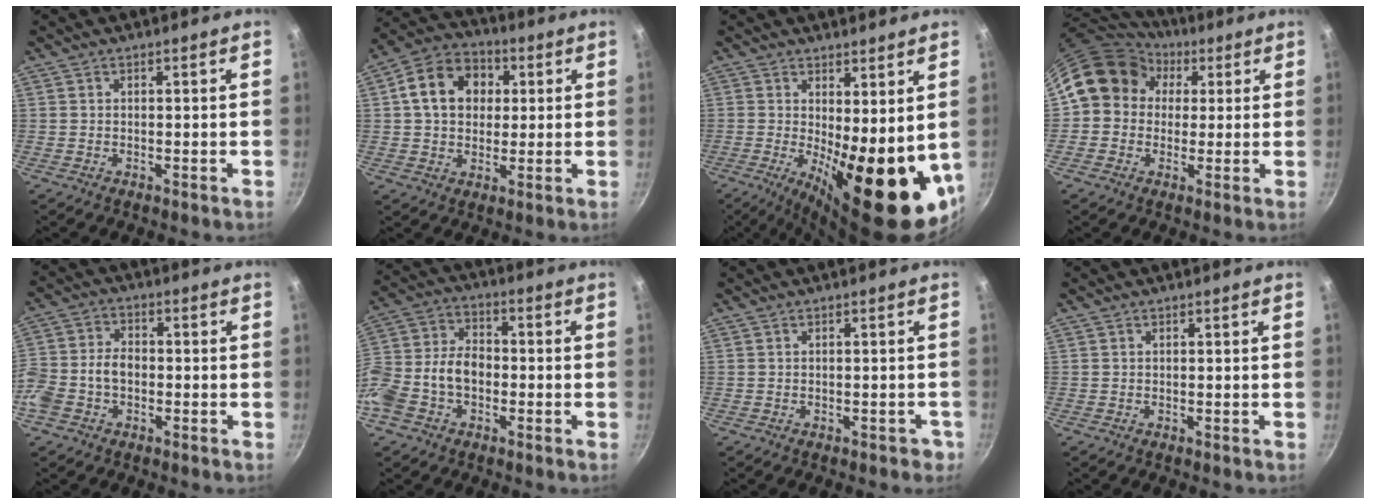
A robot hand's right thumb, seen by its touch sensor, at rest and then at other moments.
{"total": 12.8, "force": [2.6, 10.1, 7.4], "torque": [-0.100, 0.020, 0.028]}
{"total": 17.4, "force": [-0.4, 6.2, 16.2], "torque": [-0.196, -0.032, 0.008]}
{"total": 12.6, "force": [3.3, 10.9, 5.4], "torque": [-0.059, 0.021, 0.039]}
{"total": 8.9, "force": [-2.4, 6.4, 5.7], "torque": [-0.107, 0.036, -0.058]}
{"total": 13.9, "force": [-3.5, 9.7, 9.3], "torque": [-0.168, 0.048, -0.075]}
{"total": 1.6, "force": [-0.8, 1.1, 0.8], "torque": [0.006, 0.021, 0.005]}
{"total": 0.0}